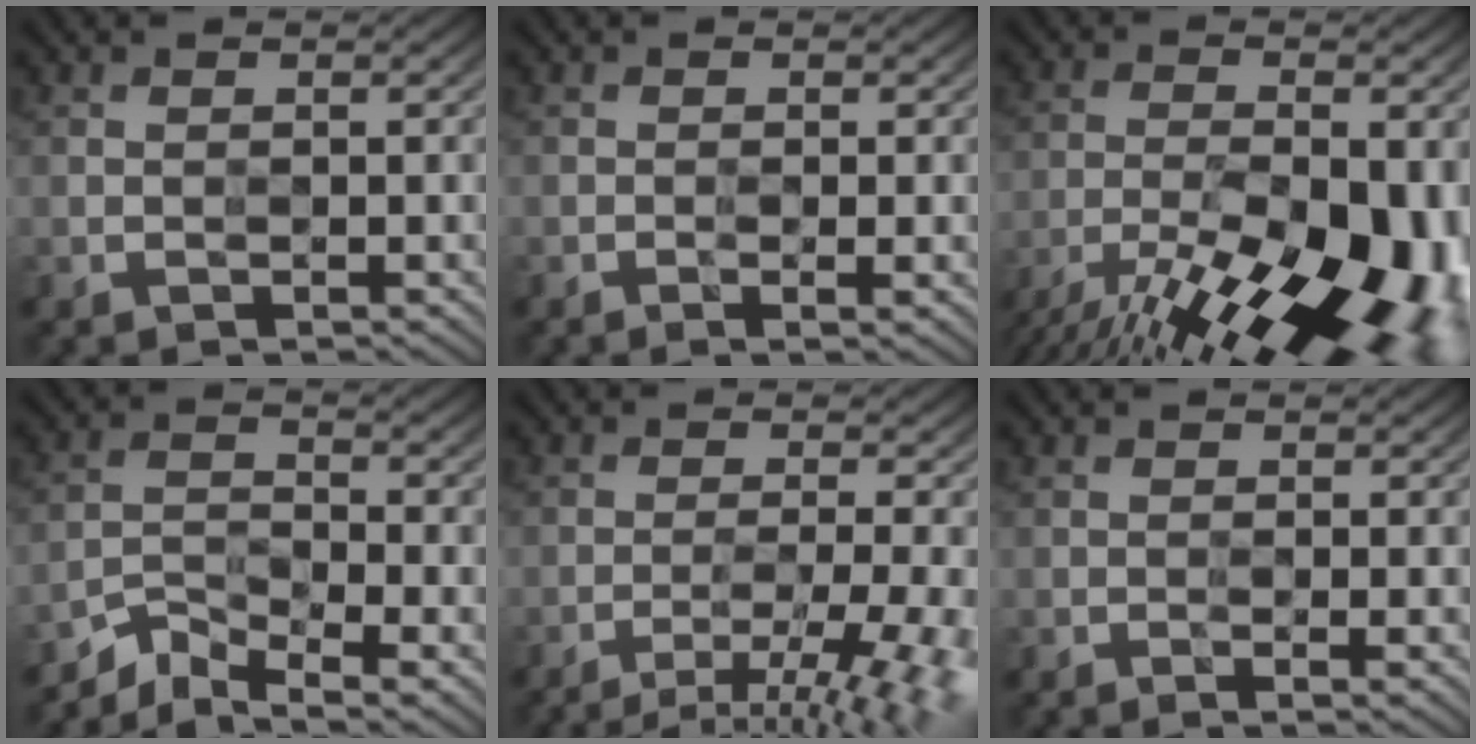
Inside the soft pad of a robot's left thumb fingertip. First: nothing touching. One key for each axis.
{"total": 1.9, "fx": -0.5, "fy": 0.3, "fz": 1.8, "tx": -0.033, "ty": -0.004, "tz": -0.009}
{"total": 19.2, "fx": -12.1, "fy": 7.3, "fz": 13.0, "tx": -0.190, "ty": -0.030, "tz": -0.176}
{"total": 5.6, "fx": -4.4, "fy": 1.5, "fz": 3.2, "tx": -0.063, "ty": -0.008, "tz": -0.091}
{"total": 8.9, "fx": -5.2, "fy": 1.5, "fz": 7.1, "tx": -0.108, "ty": 0.002, "tz": -0.074}
{"total": 1.6, "fx": -0.4, "fy": 0.2, "fz": 1.5, "tx": -0.027, "ty": -0.003, "tz": -0.007}